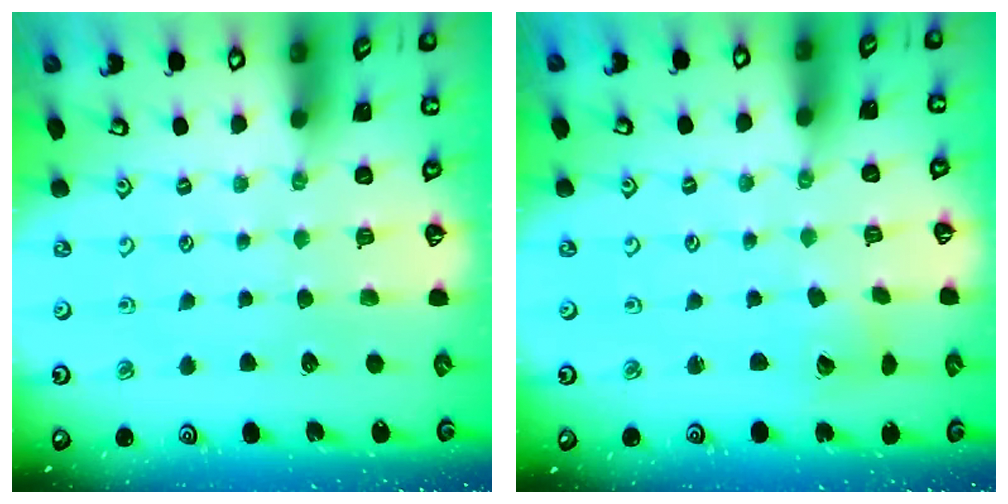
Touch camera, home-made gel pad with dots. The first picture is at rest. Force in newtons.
{"total": 3.1, "press": 3.1, "slide": 0.4}